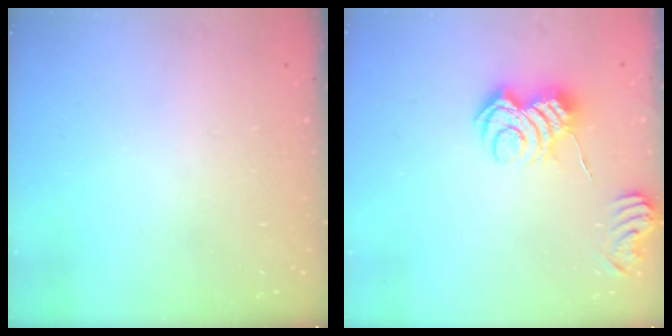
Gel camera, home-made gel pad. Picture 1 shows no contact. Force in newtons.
{"total": 6.5, "press": 6.5, "slide": 0.4}